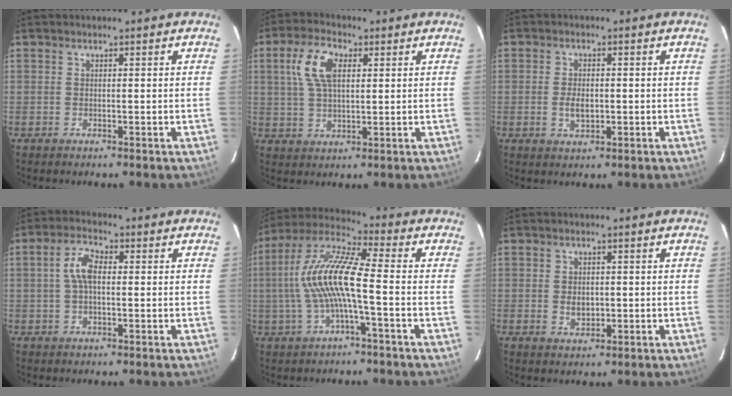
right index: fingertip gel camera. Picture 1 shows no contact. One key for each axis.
{"total": 8.6, "fx": 2.7, "fy": 4.4, "fz": 6.9, "tx": -0.141, "ty": 0.018, "tz": 0.053}
{"total": 3.6, "fx": -0.6, "fy": 2.2, "fz": 2.8, "tx": -0.053, "ty": -0.004, "tz": -0.008}
{"total": 5.1, "fx": 0.3, "fy": 2.4, "fz": 4.5, "tx": -0.092, "ty": 0.014, "tz": 0.006}
{"total": 12.6, "fx": -1.3, "fy": 2.0, "fz": 12.4, "tx": -0.247, "ty": 0.013, "tz": -0.026}
{"total": 3.1, "fx": -0.3, "fy": 2.3, "fz": 2.0, "tx": -0.032, "ty": -0.002, "tz": -0.002}